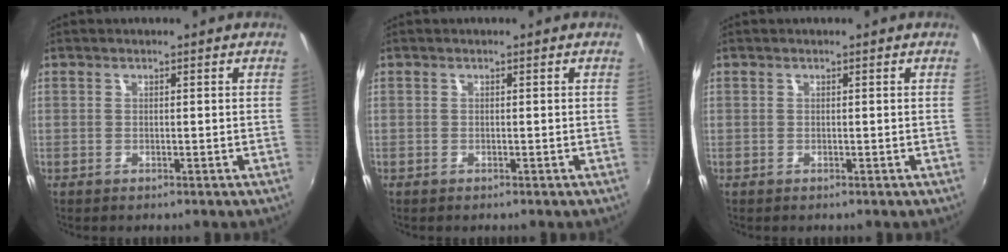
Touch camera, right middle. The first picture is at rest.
{"total": 0.0}
{"total": 0.0}